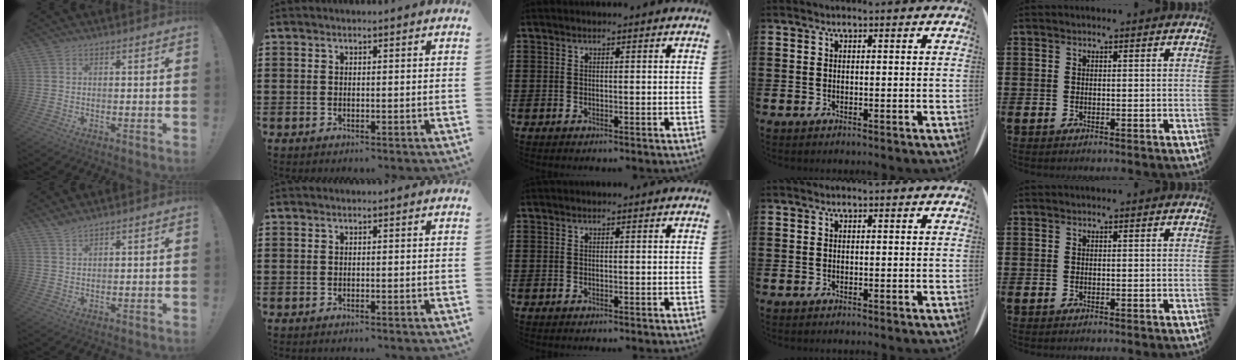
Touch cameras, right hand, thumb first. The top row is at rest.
{"thumb": {"total": 2.6, "force": [2.3, 0.5, 1.1], "torque": [-0.025, -0.009, 0.042]}}